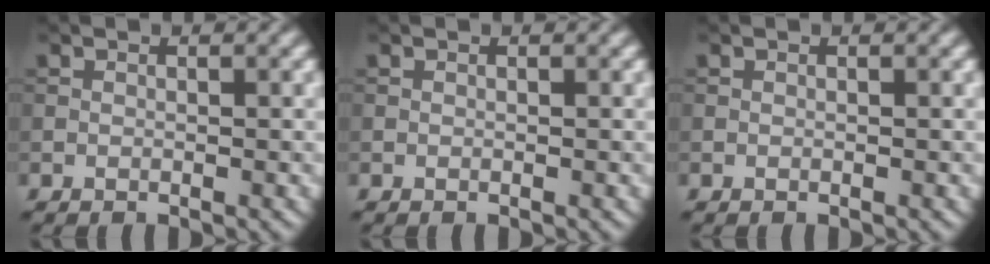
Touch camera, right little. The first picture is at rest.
{"total": 0.0}
{"total": 0.0}